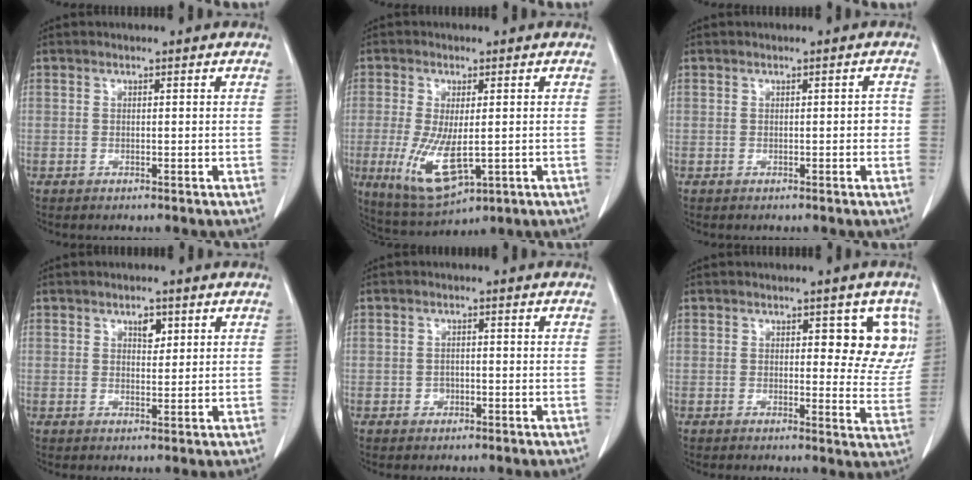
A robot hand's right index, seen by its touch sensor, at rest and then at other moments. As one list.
[{"total": 9.5, "force": [-2.0, 3.3, 8.7], "torque": [-0.166, -0.028, -0.021]}, {"total": 1.3, "force": [-0.2, 0.5, 1.1], "torque": [-0.008, 0.004, -0.004]}, {"total": 2.3, "force": [1.2, 1.2, 1.6], "torque": [-0.021, -0.001, 0.019]}, {"total": 1.4, "force": [-0.6, 1.2, 0.6], "torque": [-0.008, 0.005, -0.006]}, {"total": 7.2, "force": [2.7, 3.4, 5.8], "torque": [-0.038, 0.002, 0.024]}]